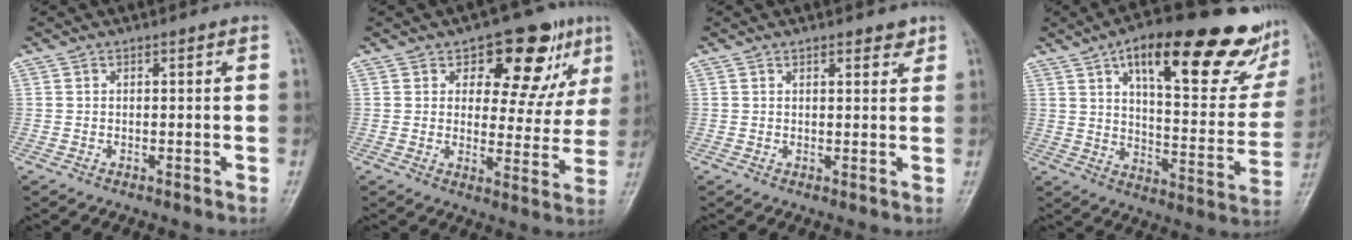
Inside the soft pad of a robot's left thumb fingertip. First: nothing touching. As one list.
[{"total": 13.6, "force": [7.0, 7.4, 9.0], "torque": [-0.059, -0.024, 0.096]}, {"total": 2.8, "force": [2.0, 1.2, 1.6], "torque": [-0.008, -0.010, 0.024]}, {"total": 28.0, "force": [16.2, 9.3, 20.8], "torque": [-0.252, -0.039, 0.235]}]